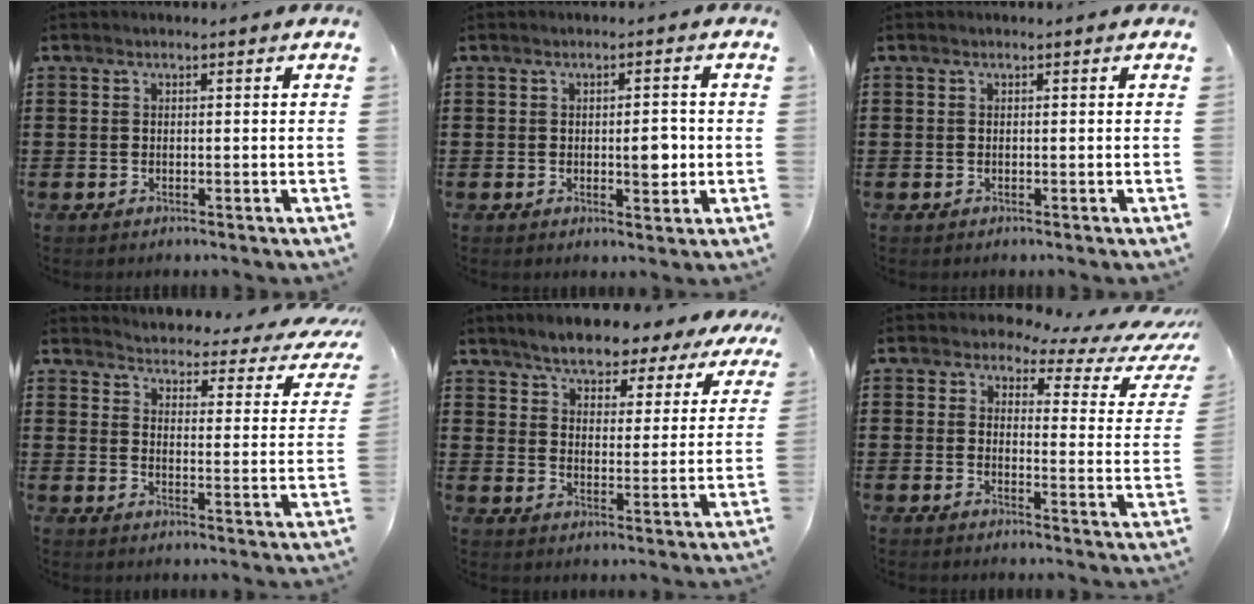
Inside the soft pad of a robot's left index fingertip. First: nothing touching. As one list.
[{"total": 3.9, "force": [-0.3, 1.5, 3.5], "torque": [-0.047, -0.003, -0.011]}, {"total": 0.0}, {"total": 2.8, "force": [2.7, 0.0, 0.7], "torque": [-0.025, -0.033, 0.036]}, {"total": 5.7, "force": [5.6, 0.7, 1.0], "torque": [-0.050, -0.032, 0.095]}, {"total": 3.6, "force": [2.5, 1.6, 2.1], "torque": [-0.051, -0.014, 0.035]}]